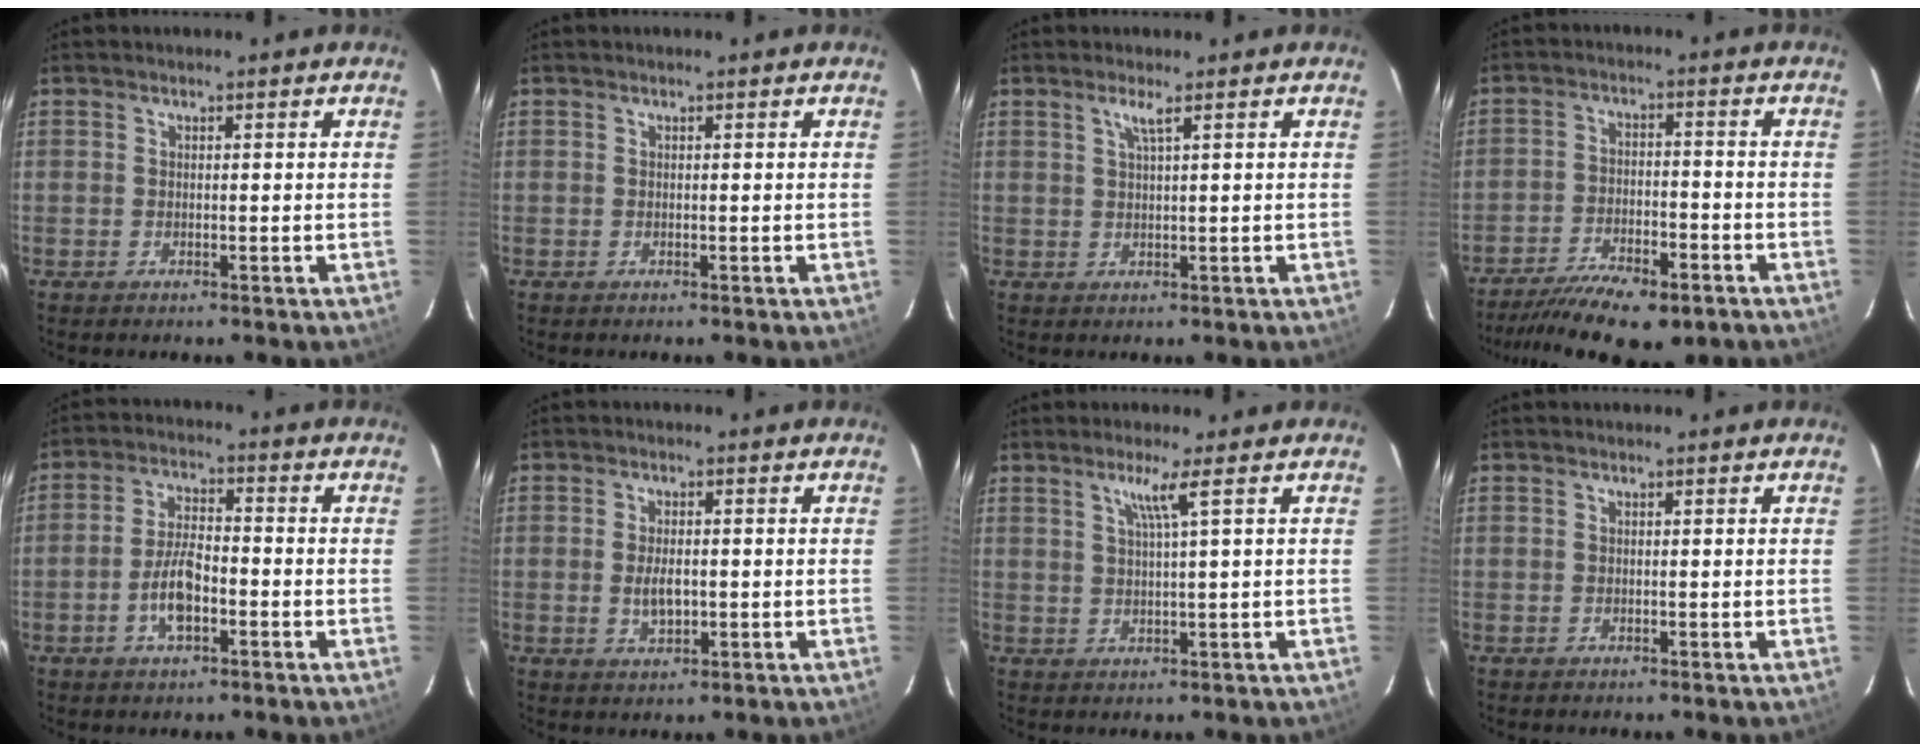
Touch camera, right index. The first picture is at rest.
{"total": 0.0}
{"total": 1.9, "force": [1.1, -0.4, 1.5], "torque": [-0.028, 0.000, 0.022]}
{"total": 14.9, "force": [-11.0, 5.1, 8.6], "torque": [-0.184, -0.031, -0.172]}
{"total": 7.0, "force": [-2.8, 2.8, 5.8], "torque": [-0.120, 0.006, -0.050]}
{"total": 4.0, "force": [-0.5, 2.1, 3.3], "torque": [-0.063, -0.005, -0.004]}
{"total": 3.4, "force": [1.7, -1.1, 2.7], "torque": [-0.045, -0.004, 0.033]}
{"total": 0.0}